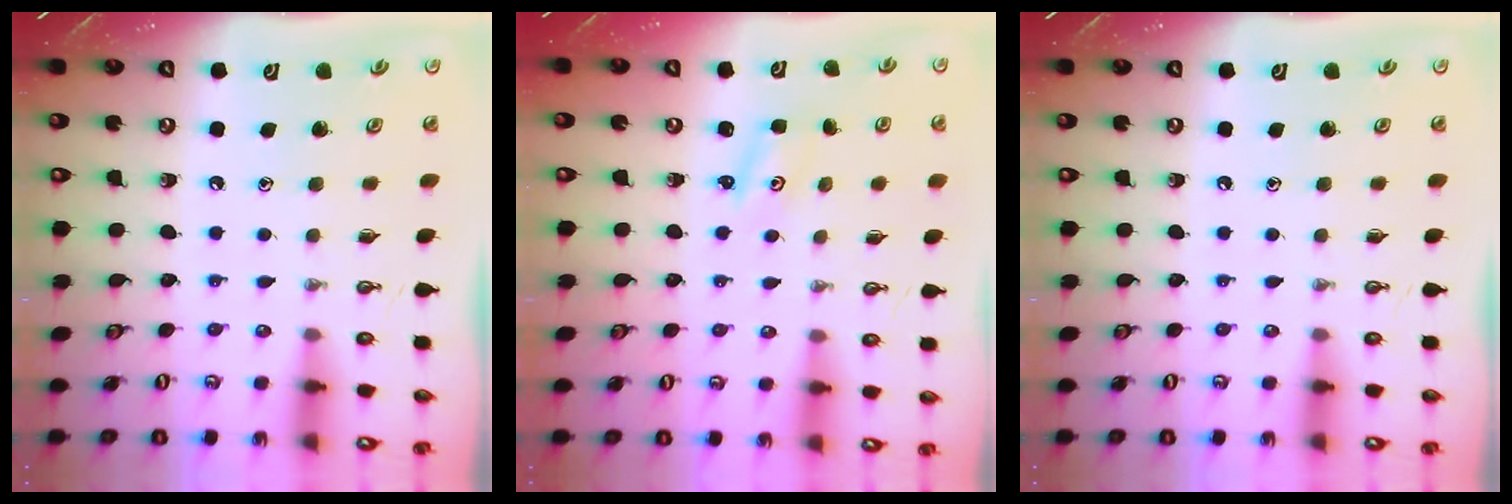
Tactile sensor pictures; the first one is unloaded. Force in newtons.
{"total": 1.4, "press": 1.4, "slide": 0.2}
{"total": 0.0}